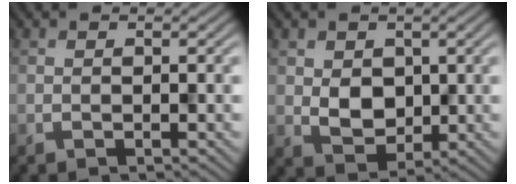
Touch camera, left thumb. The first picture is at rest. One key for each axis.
{"total": 3.2, "fx": 1.0, "fy": 2.8, "fz": 1.0, "tx": -0.028, "ty": -0.010, "tz": 0.024}